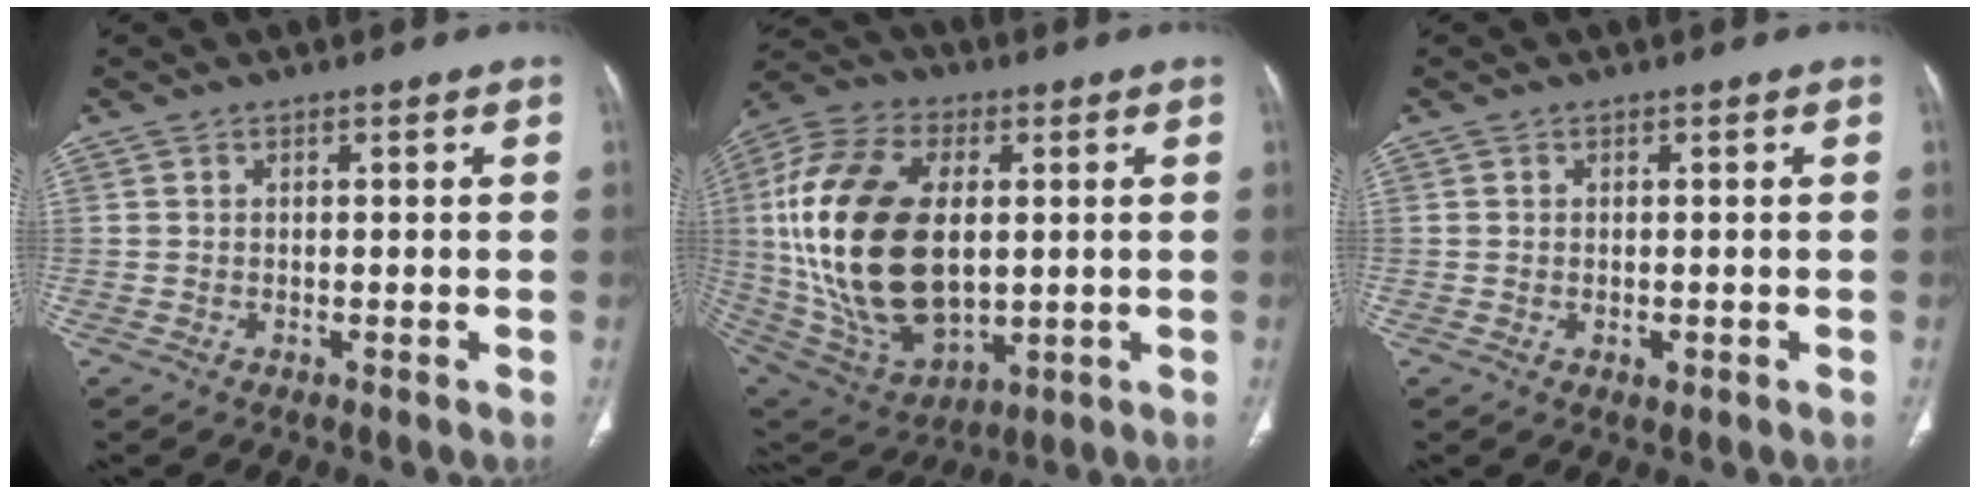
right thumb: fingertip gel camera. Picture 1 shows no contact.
{"total": 27.0, "force": [2.1, 15.8, 21.9], "torque": [-0.436, -0.011, 0.050]}
{"total": 1.1, "force": [-0.2, 0.8, 0.8], "torque": [-0.013, -0.003, -0.001]}